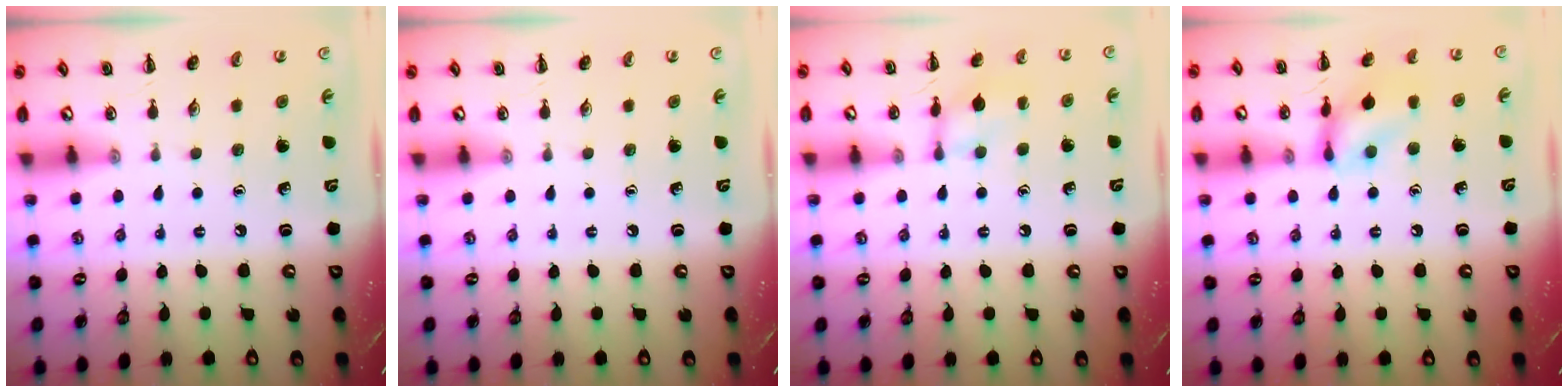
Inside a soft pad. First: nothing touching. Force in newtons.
{"total": 0.0}
{"total": 9.2, "press": 9.2, "slide": 1.0}
{"total": 12.3, "press": 12.2, "slide": 1.0}